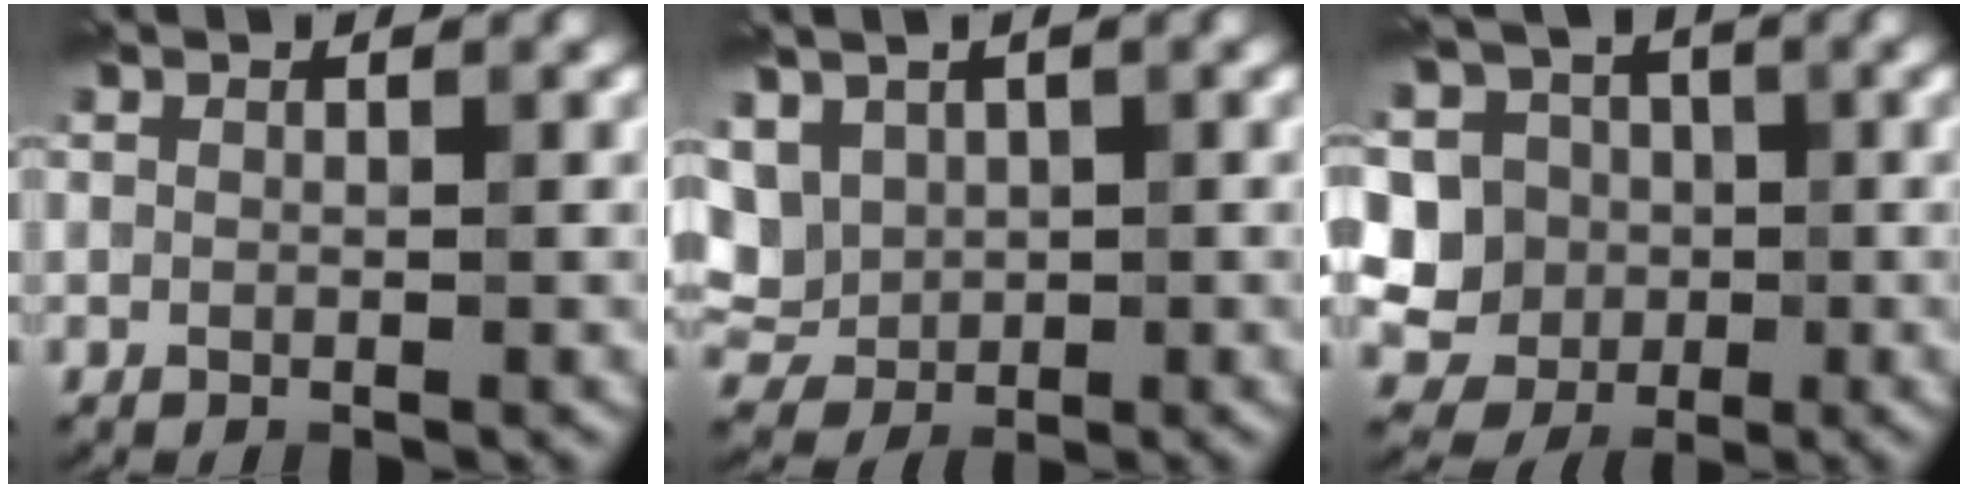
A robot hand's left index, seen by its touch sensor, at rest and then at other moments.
{"total": 5.7, "force": [1.1, 4.5, 3.4], "torque": [-0.089, 0.008, 0.023]}
{"total": 12.7, "force": [1.3, 11.8, 4.5], "torque": [-0.134, 0.036, 0.006]}